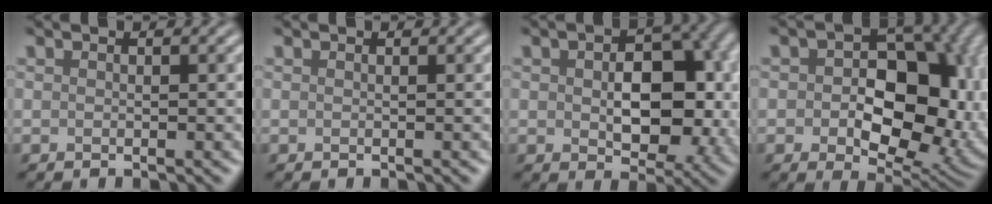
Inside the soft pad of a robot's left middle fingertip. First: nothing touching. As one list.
[{"total": 0.0}, {"total": 8.9, "force": [-0.1, 5.6, 6.9], "torque": [-0.101, -0.008, 0.006]}, {"total": 13.0, "force": [0.2, 8.7, 9.6], "torque": [-0.116, -0.004, 0.010]}]